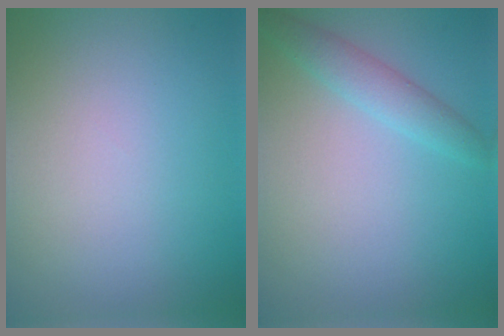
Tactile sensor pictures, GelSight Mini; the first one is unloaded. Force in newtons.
{"total": 2.3, "press": 2.3, "slide": 0.1}